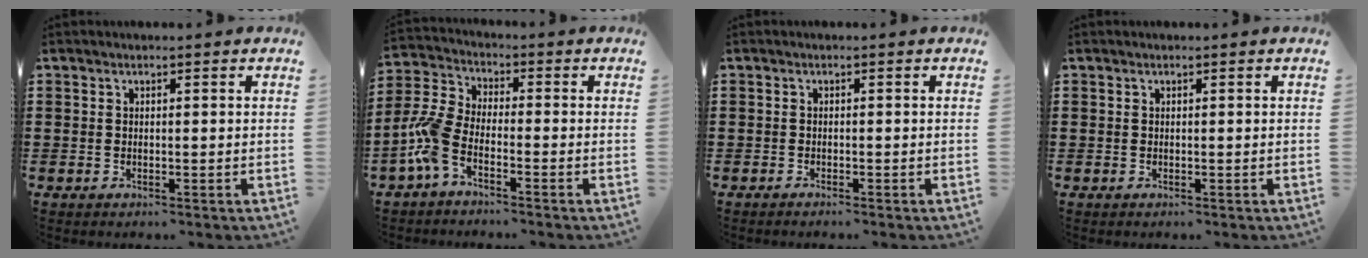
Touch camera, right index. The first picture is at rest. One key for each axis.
{"total": 6.4, "fx": -3.7, "fy": 2.4, "fz": 4.6, "tx": -0.132, "ty": -0.013, "tz": -0.080}
{"total": 0.7, "fx": -0.7, "fy": 0.0, "fz": 0.2, "tx": -0.005, "ty": -0.002, "tz": -0.014}
{"total": 0.0}